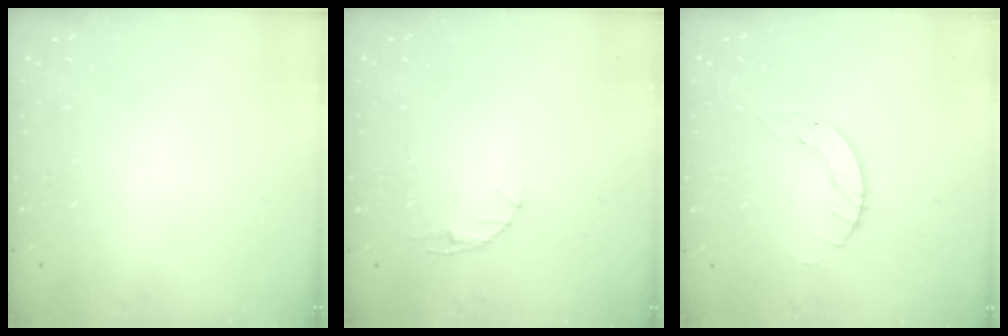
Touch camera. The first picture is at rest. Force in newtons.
{"total": 3.1, "press": 3.1, "slide": 0.4}
{"total": 3.9, "press": 3.9, "slide": 0.4}